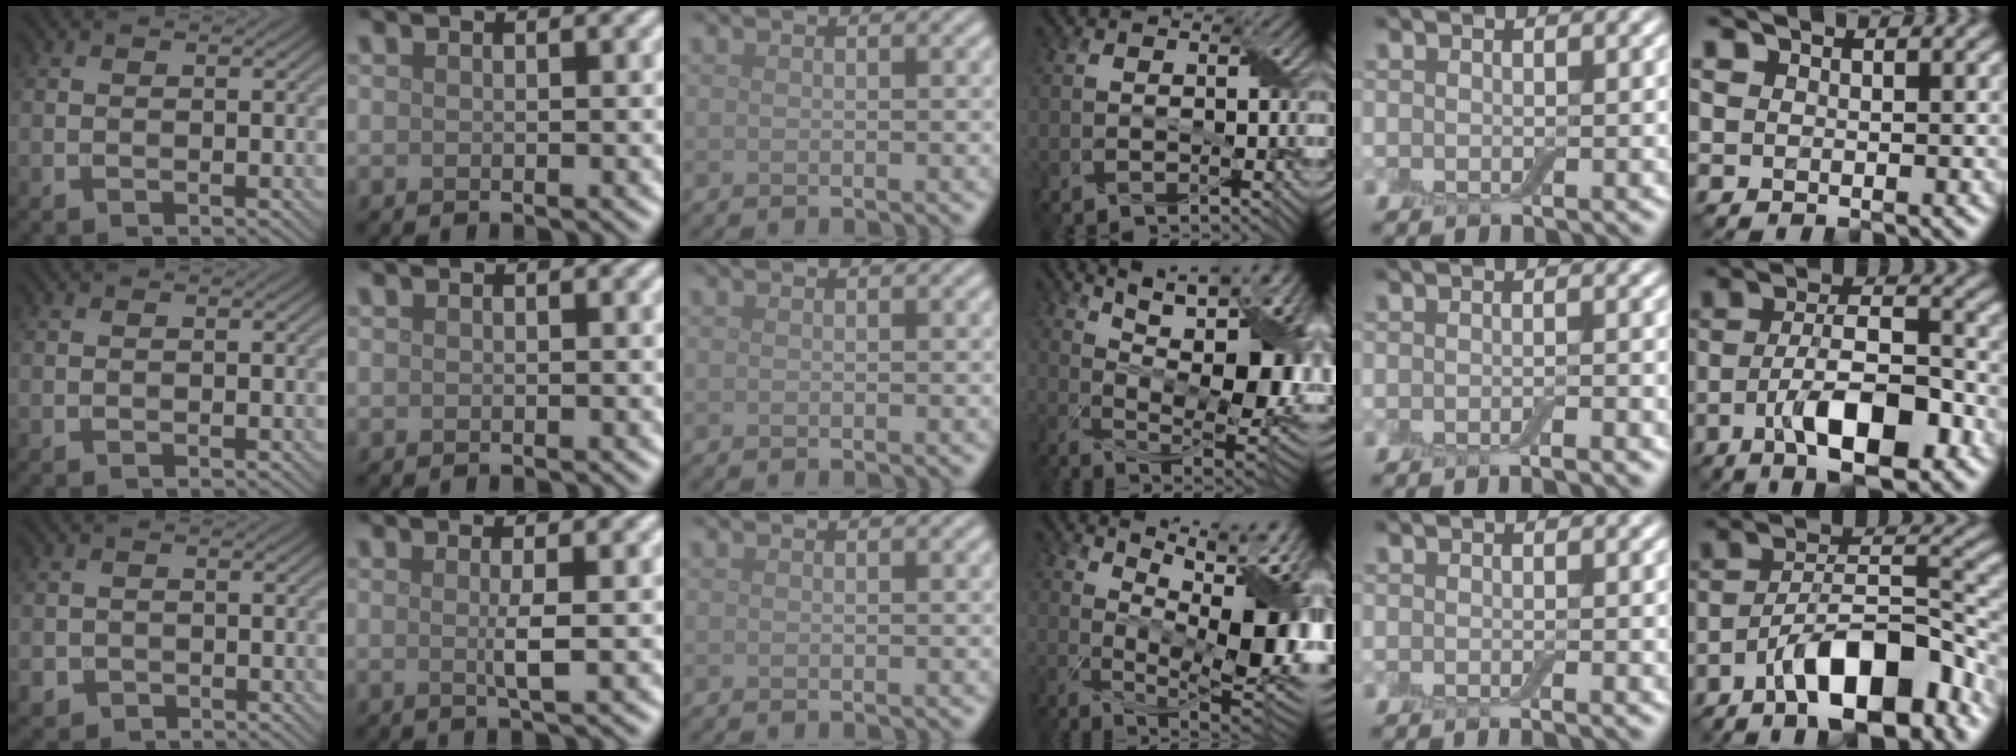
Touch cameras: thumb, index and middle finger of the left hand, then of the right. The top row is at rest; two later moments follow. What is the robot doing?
{"motion": "wrap", "object": "adhesive wrap"}